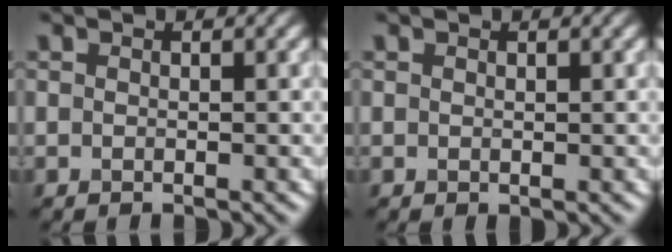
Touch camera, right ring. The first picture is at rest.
{"total": 0.0}